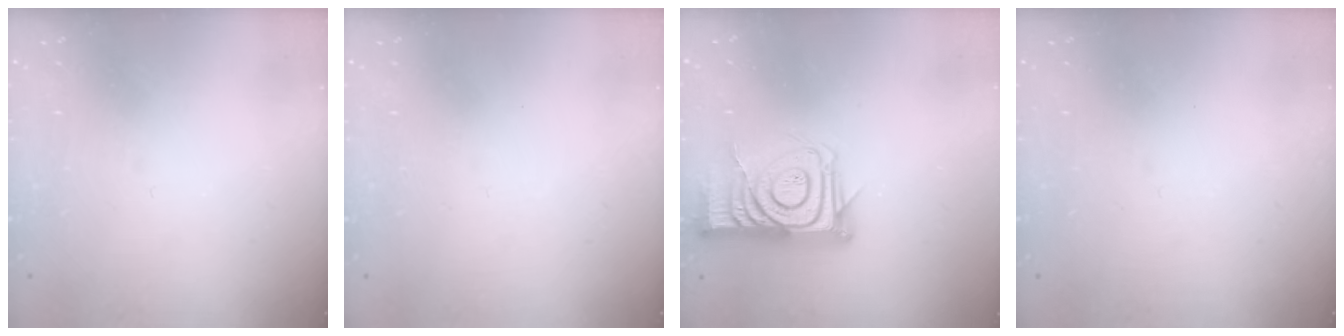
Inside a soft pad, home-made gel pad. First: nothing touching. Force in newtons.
{"total": 1.6, "press": 1.6, "slide": 0.1}
{"total": 14.6, "press": 14.6, "slide": 1.0}
{"total": 0.0}